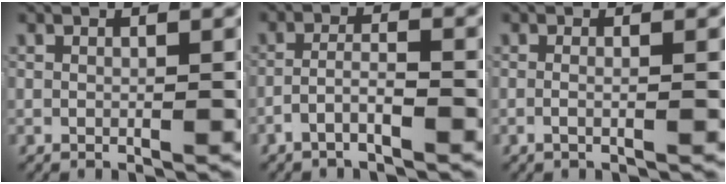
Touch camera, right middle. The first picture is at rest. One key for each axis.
{"total": 2.6, "fx": -2.1, "fy": 0.5, "fz": 1.3, "tx": -0.021, "ty": -0.003, "tz": -0.042}
{"total": 1.0, "fx": -0.6, "fy": -0.1, "fz": 0.8, "tx": -0.021, "ty": -0.006, "tz": -0.010}